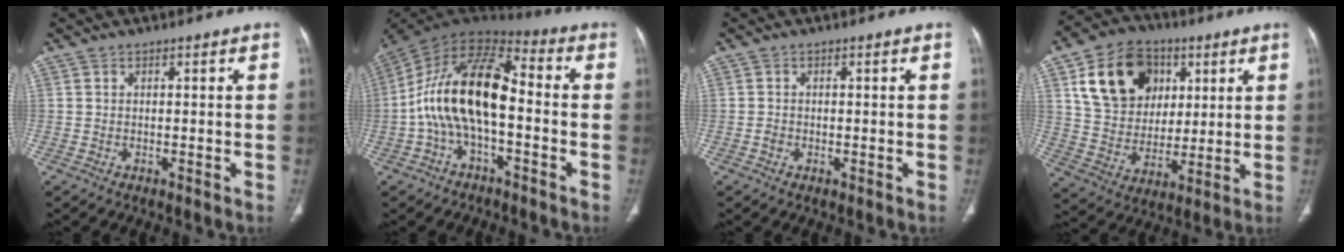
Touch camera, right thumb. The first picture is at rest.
{"total": 17.6, "force": [-2.2, 8.6, 15.1], "torque": [-0.275, 0.052, -0.048]}
{"total": 0.9, "force": [-0.3, 0.7, 0.5], "torque": [-0.012, 0.000, -0.006]}
{"total": 18.4, "force": [6.9, 14.1, 9.6], "torque": [-0.140, -0.005, 0.127]}